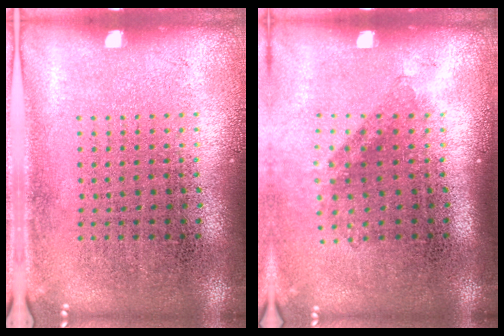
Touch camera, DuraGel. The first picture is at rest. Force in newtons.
{"total": 1.3, "press": 1.0, "slide": 0.9}